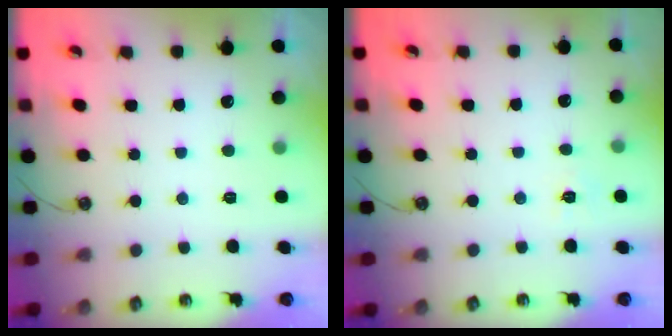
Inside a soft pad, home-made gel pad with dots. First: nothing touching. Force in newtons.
{"total": 4.5, "press": 4.5, "slide": 0.6}